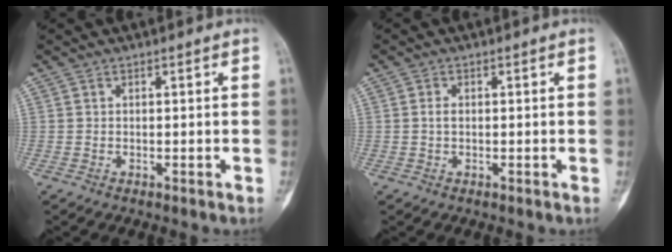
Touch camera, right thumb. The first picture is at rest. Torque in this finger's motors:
{"motor_torque": [0.10, 0.08, 0.05, -0.14, -0.02]}